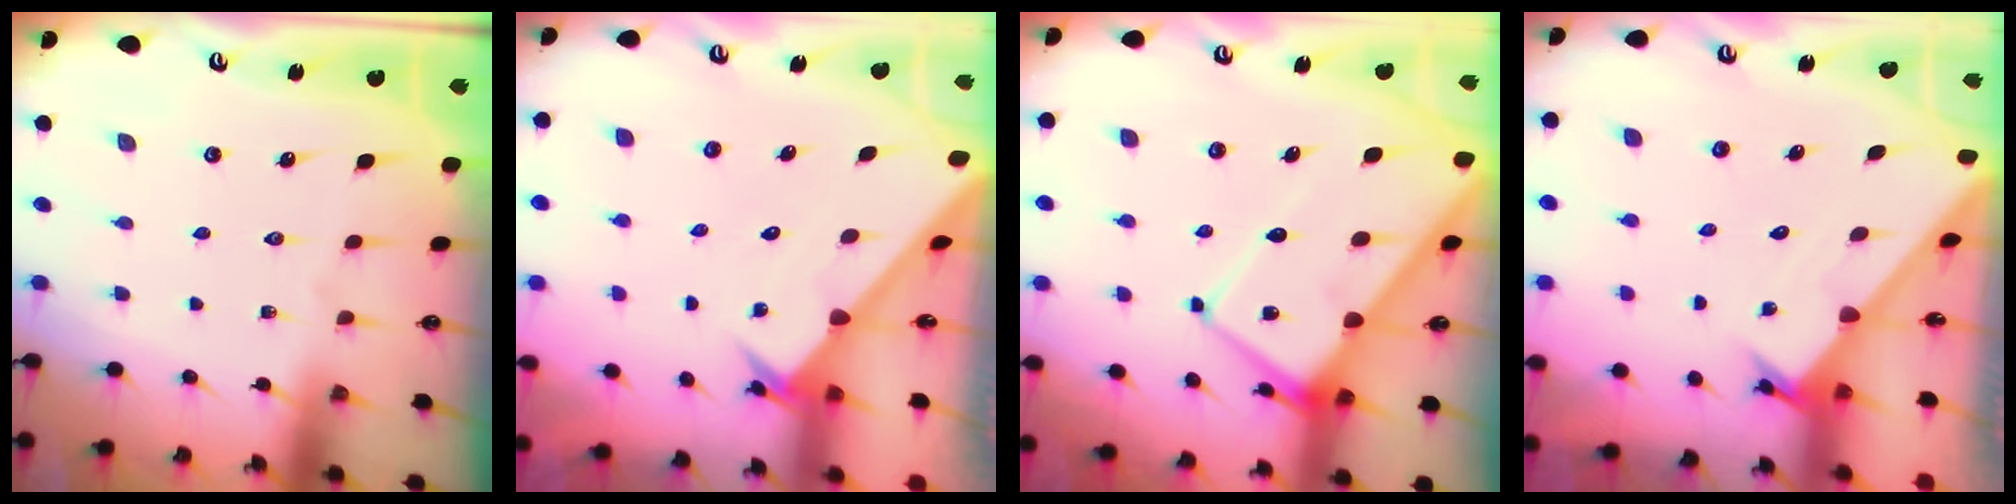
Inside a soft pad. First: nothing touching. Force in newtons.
{"total": 2.4, "press": 2.4, "slide": 0.2}
{"total": 12.7, "press": 12.7, "slide": 1.3}
{"total": 1.8, "press": 1.8, "slide": 0.1}